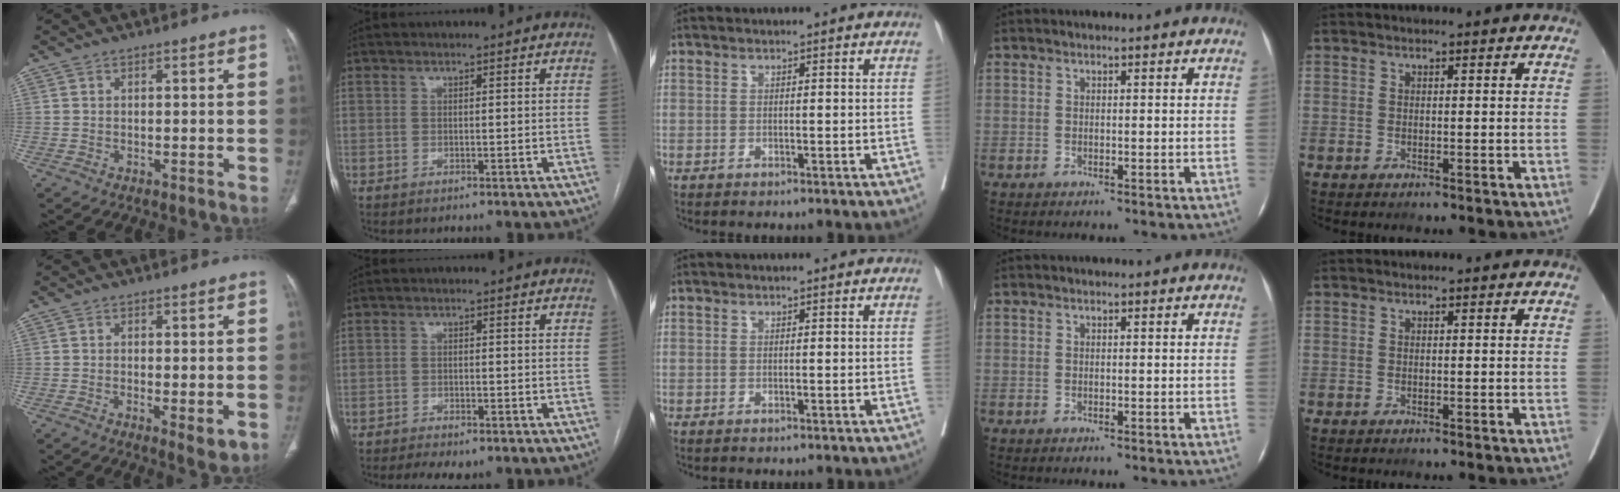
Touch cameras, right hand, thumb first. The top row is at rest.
{"thumb": {"total": 4.5, "force": [-1.0, 1.6, 4.0], "torque": [-0.062, -0.012, -0.013]}, "index": {"total": 5.1, "force": [-3.7, 2.3, 2.6], "torque": [-0.043, -0.004, -0.051]}}